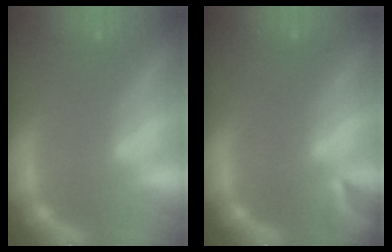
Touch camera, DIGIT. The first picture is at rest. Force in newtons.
{"total": 2.4}